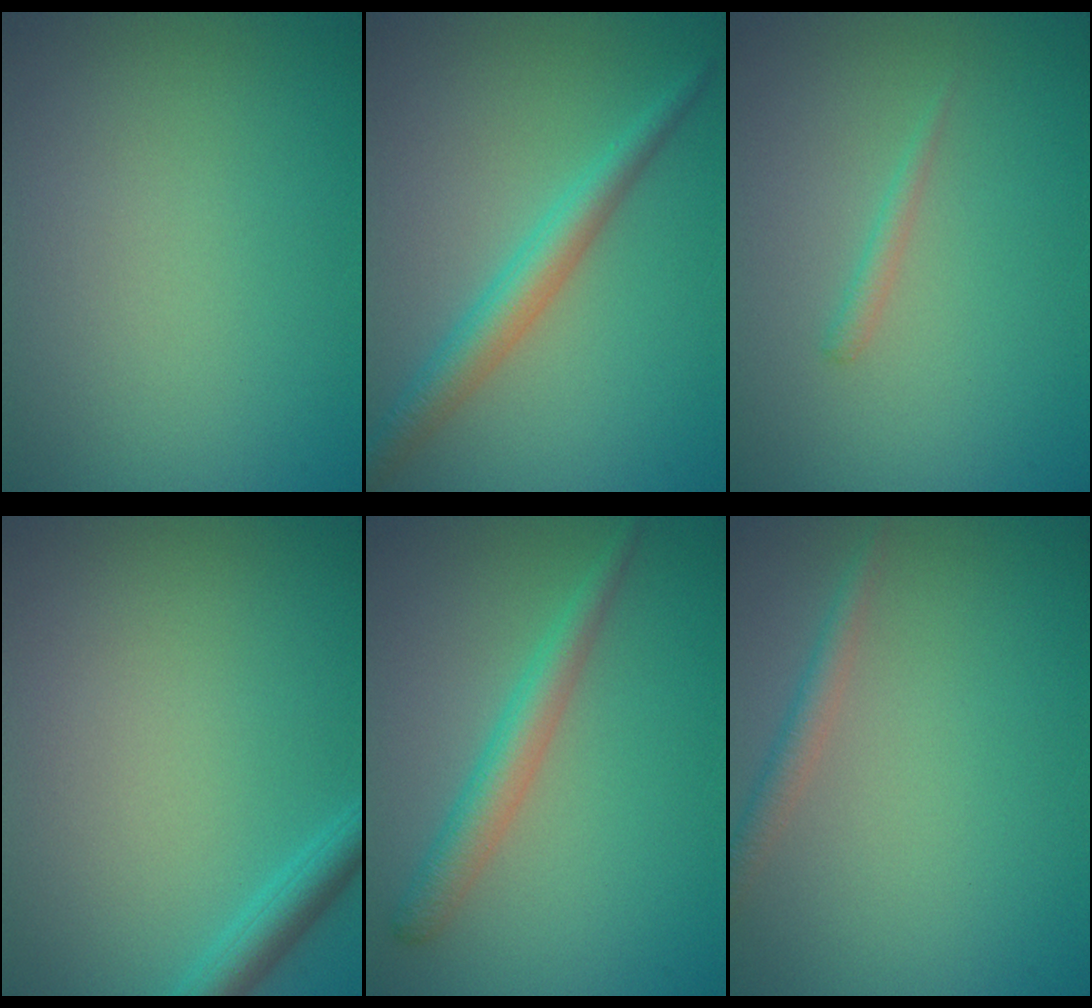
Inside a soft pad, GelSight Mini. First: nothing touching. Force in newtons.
{"total": 3.3, "press": 3.3, "slide": 0.0}
{"total": 0.8, "press": 0.8, "slide": 0.1}
{"total": 2.3, "press": 2.3, "slide": 0.1}
{"total": 2.8, "press": 2.8, "slide": 0.0}
{"total": 1.6, "press": 1.6, "slide": 0.0}